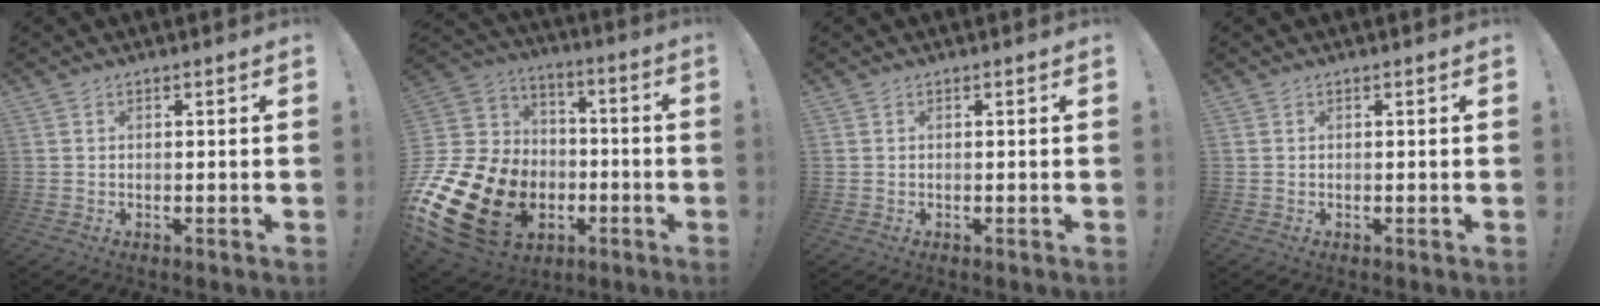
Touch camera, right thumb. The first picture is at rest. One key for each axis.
{"total": 26.6, "fx": -7.7, "fy": 20.0, "fz": 15.7, "tx": -0.312, "ty": 0.035, "tz": -0.075}
{"total": 0.0}
{"total": 0.0}